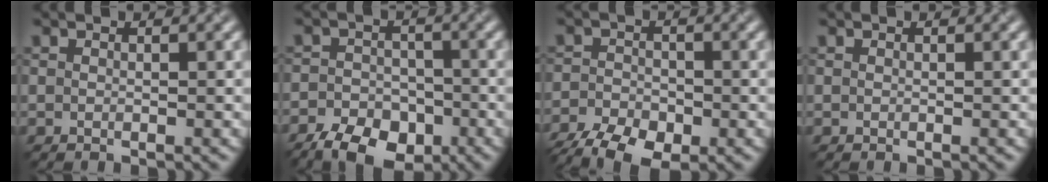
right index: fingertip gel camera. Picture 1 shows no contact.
{"total": 6.9, "force": [-4.8, 4.0, 2.9], "torque": [-0.034, -0.012, -0.078]}
{"total": 7.0, "force": [-4.8, 3.5, 3.6], "torque": [-0.065, -0.023, -0.076]}
{"total": 0.0}